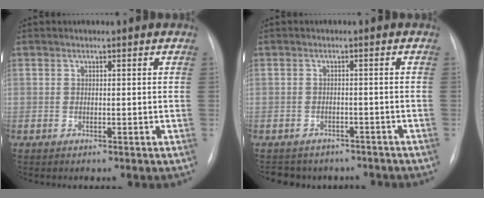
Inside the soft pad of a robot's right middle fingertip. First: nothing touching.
{"total": 8.1, "force": [-7.0, 4.0, 1.0], "torque": [-0.017, 0.010, -0.077]}